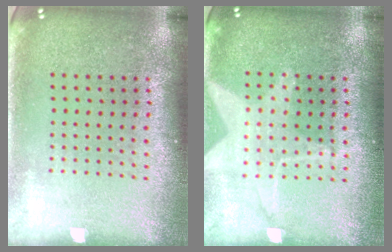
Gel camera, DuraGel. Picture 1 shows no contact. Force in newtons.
{"total": 1.4, "press": 1.3, "slide": 0.4}